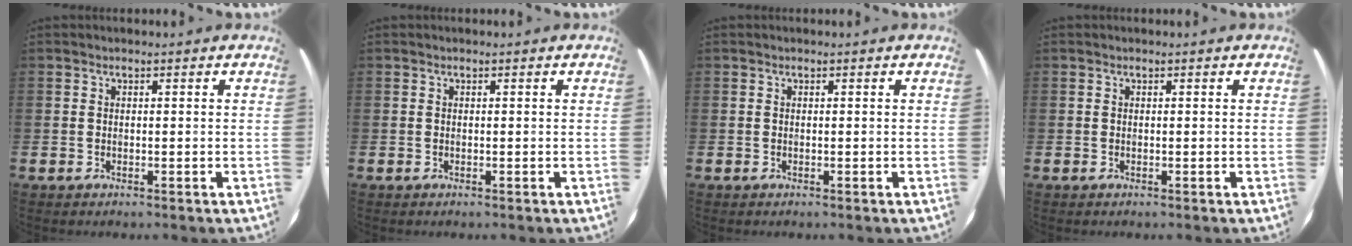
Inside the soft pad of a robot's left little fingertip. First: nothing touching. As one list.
[{"total": 0.0}, {"total": 0.0}, {"total": 0.0}]